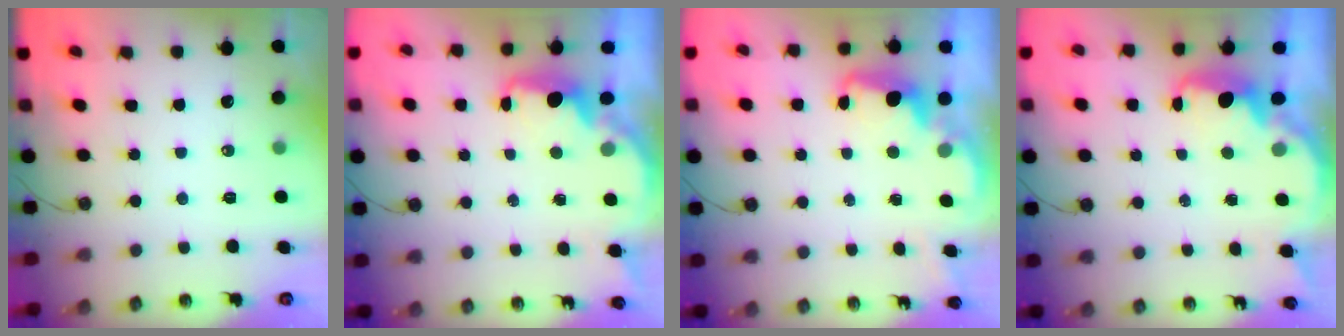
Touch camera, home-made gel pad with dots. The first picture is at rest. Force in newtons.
{"total": 2.5, "press": 2.4, "slide": 0.8}
{"total": 2.5, "press": 2.5, "slide": 0.6}
{"total": 2.7, "press": 2.6, "slide": 0.7}